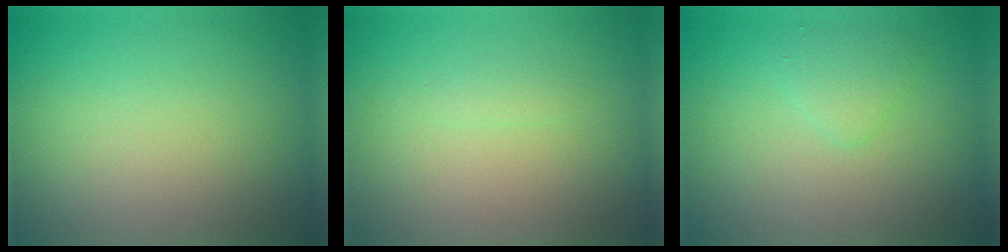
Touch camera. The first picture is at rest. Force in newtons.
{"total": 0.7, "press": 0.7, "slide": 0.0}
{"total": 1.7, "press": 1.7, "slide": 0.2}